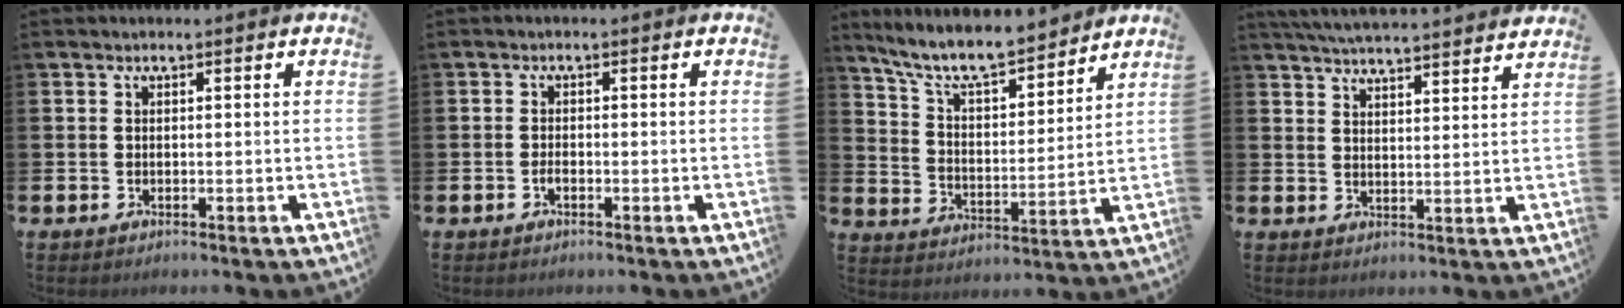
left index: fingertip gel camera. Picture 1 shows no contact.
{"total": 0.9, "force": [-0.5, 0.4, 0.6], "torque": [-0.019, 0.000, -0.009]}
{"total": 8.8, "force": [8.0, 1.7, 3.2], "torque": [-0.090, -0.058, 0.139]}
{"total": 5.3, "force": [5.2, -0.1, 0.7], "torque": [-0.022, -0.034, 0.092]}